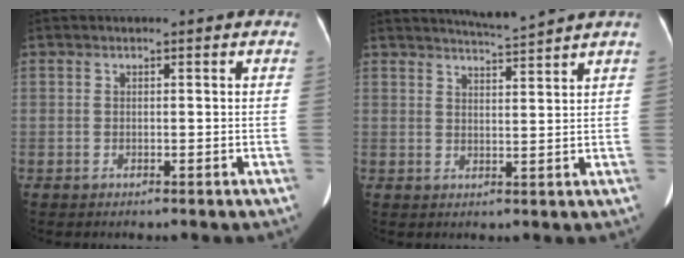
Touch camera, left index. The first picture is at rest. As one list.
[{"total": 4.5, "force": [4.1, -1.7, 0.7], "torque": [-0.017, -0.010, 0.070]}]